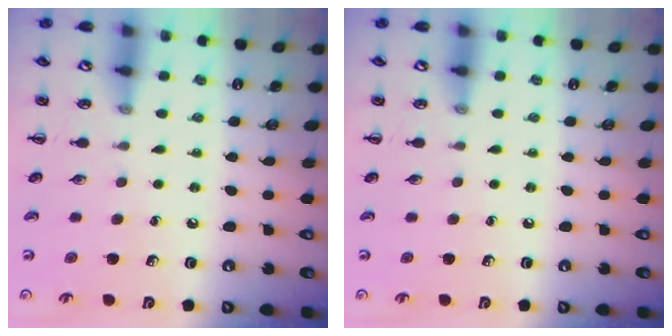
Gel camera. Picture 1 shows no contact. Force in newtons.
{"total": 0.0}